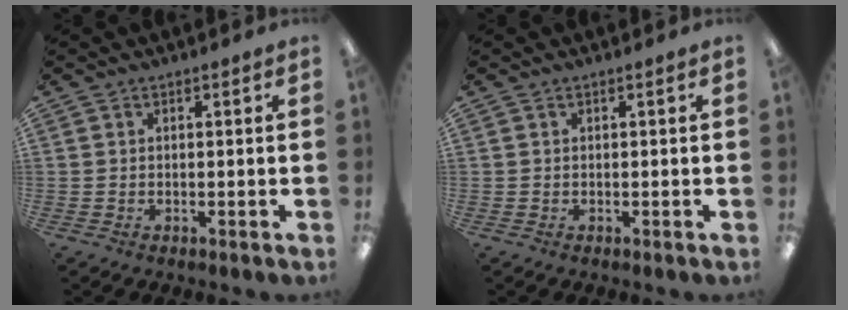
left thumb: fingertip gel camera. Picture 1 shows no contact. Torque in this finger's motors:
{"motor_torque": [0.00, 0.00, 0.05, -0.05, 0.00]}